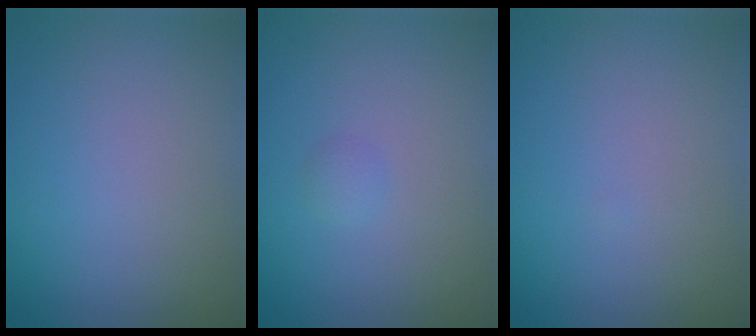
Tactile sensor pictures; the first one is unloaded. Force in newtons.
{"total": 0.7, "press": 0.7, "slide": 0.1}
{"total": 0.0}